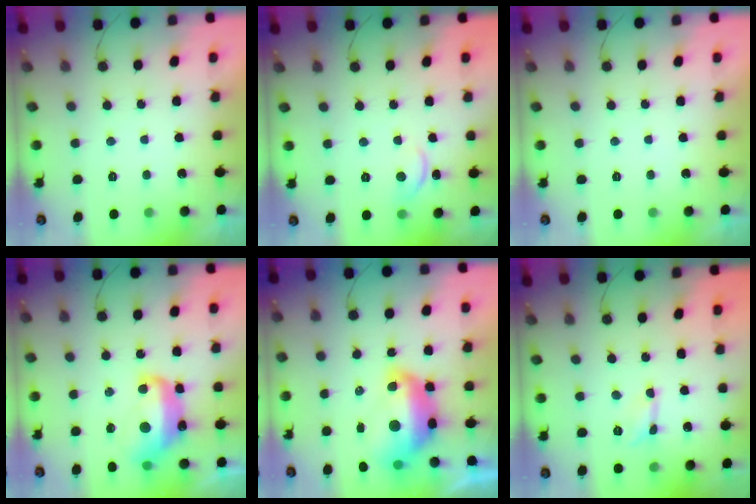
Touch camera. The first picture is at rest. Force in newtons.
{"total": 8.1, "press": 8.0, "slide": 0.7}
{"total": 0.0}
{"total": 14.0, "press": 14.0, "slide": 1.0}
{"total": 14.9, "press": 14.8, "slide": 1.5}
{"total": 2.5, "press": 2.5, "slide": 0.3}